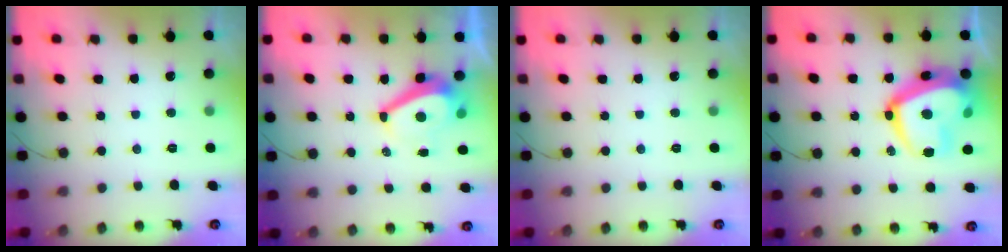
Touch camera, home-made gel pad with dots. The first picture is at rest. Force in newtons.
{"total": 7.1, "press": 7.1, "slide": 0.8}
{"total": 0.0}
{"total": 23.4, "press": 23.3, "slide": 2.0}